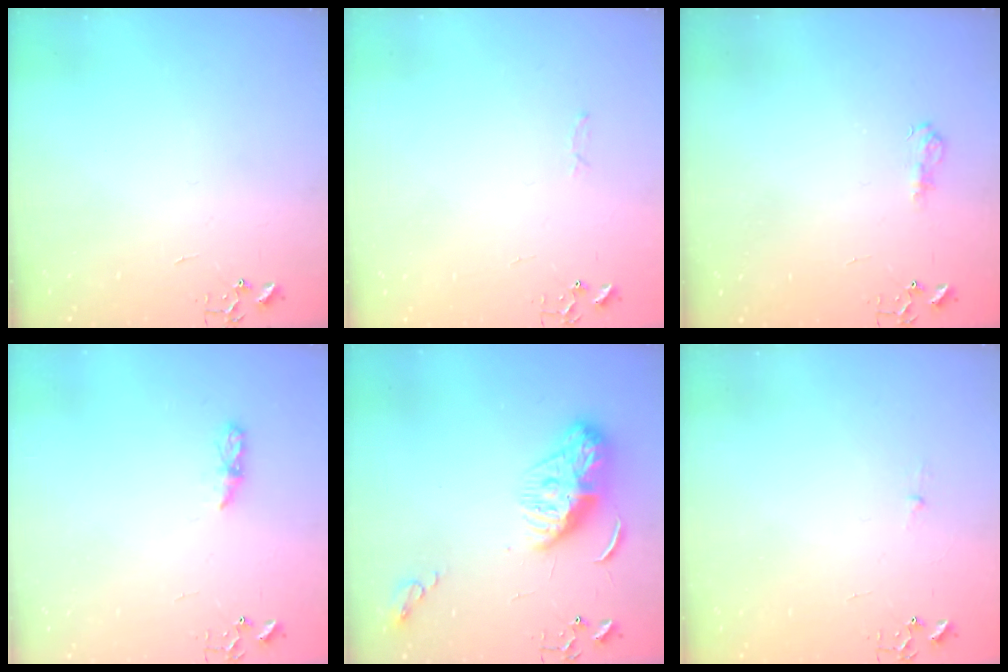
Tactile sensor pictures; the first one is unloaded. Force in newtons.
{"total": 2.8, "press": 2.8, "slide": 0.4}
{"total": 7.9, "press": 7.8, "slide": 0.8}
{"total": 5.0, "press": 4.9, "slide": 0.5}
{"total": 10.0, "press": 10.0, "slide": 0.9}
{"total": 2.6, "press": 2.5, "slide": 0.4}